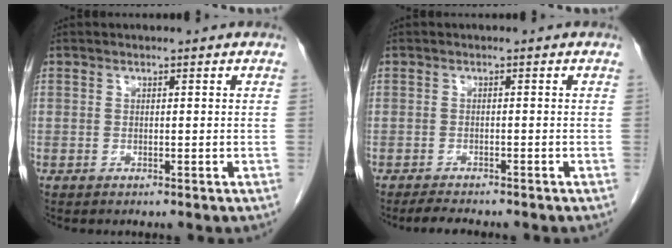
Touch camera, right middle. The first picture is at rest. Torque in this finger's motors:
{"motor_torque": [0.15, -0.09, 0.00, 0.02]}